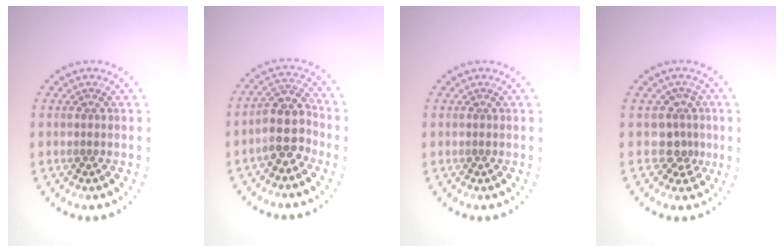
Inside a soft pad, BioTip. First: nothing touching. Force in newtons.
{"total": 3.7, "press": 3.3, "slide": 1.7}
{"total": 0.0}
{"total": 2.6, "press": 1.8, "slide": 1.8}